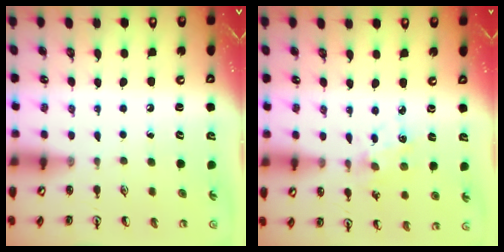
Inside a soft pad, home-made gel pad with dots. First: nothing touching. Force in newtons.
{"total": 2.9, "press": 2.8, "slide": 0.3}